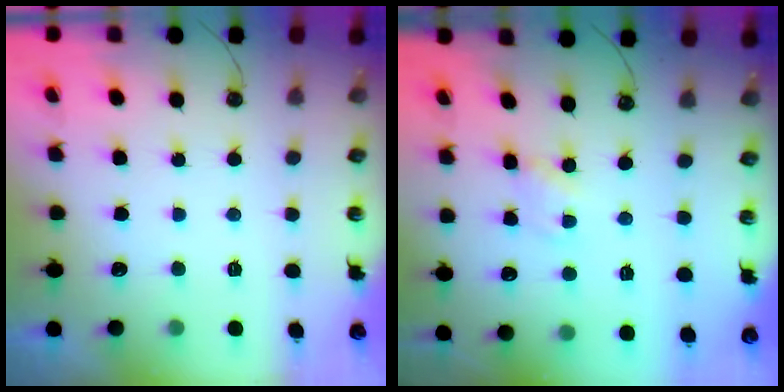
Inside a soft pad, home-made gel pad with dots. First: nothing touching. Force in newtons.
{"total": 2.6, "press": 2.5, "slide": 0.4}